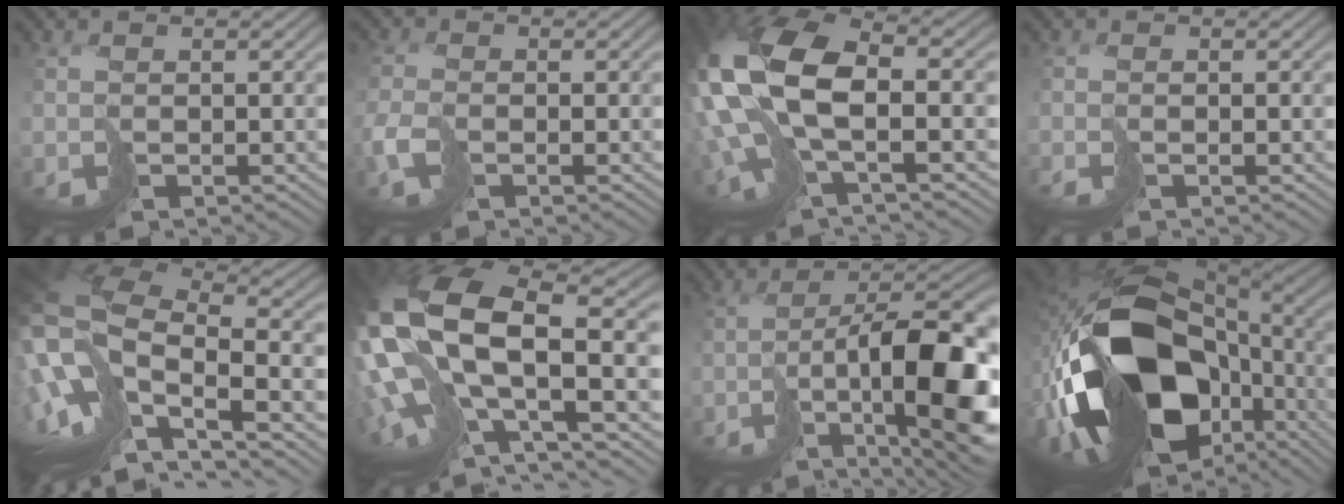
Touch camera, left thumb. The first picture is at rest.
{"total": 3.7, "force": [-1.6, 2.1, 2.7], "torque": [-0.073, -0.012, -0.037]}
{"total": 16.1, "force": [0.1, 8.2, 13.9], "torque": [-0.333, -0.030, 0.030]}
{"total": 1.3, "force": [-0.6, 0.2, 1.1], "torque": [-0.021, -0.002, -0.016]}
{"total": 17.6, "force": [-4.3, 9.8, 14.0], "torque": [-0.304, -0.027, -0.012]}
{"total": 19.6, "force": [0.9, 11.0, 16.2], "torque": [-0.371, -0.070, 0.066]}
{"total": 16.7, "force": [-4.8, 7.7, 14.0], "torque": [-0.223, -0.022, -0.064]}
{"total": 20.5, "force": [-4.7, 13.4, 14.8], "torque": [-0.337, -0.039, -0.057]}